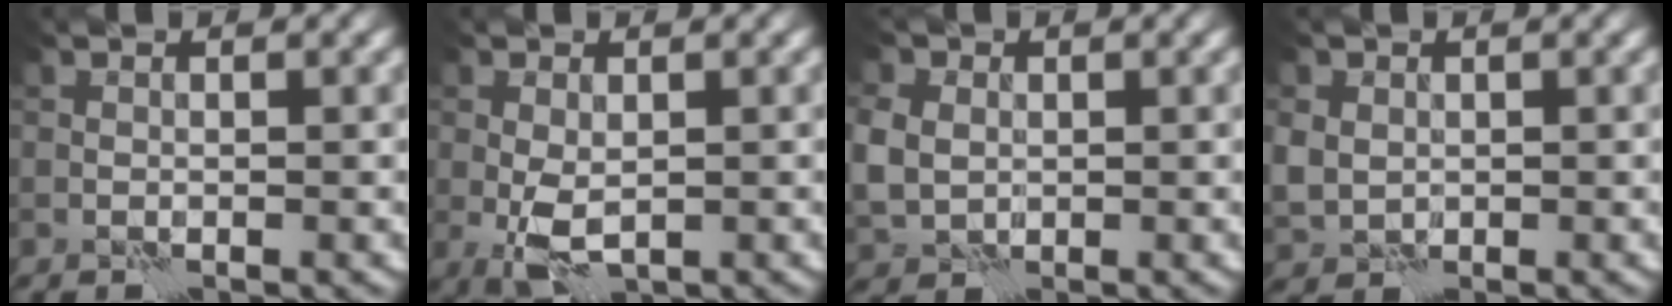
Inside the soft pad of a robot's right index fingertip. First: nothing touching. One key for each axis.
{"total": 3.4, "fx": -0.5, "fy": 1.9, "fz": 2.7, "tx": -0.061, "ty": -0.007, "tz": -0.008}
{"total": 4.1, "fx": 0.5, "fy": 3.6, "fz": 2.0, "tx": -0.065, "ty": 0.011, "tz": 0.013}
{"total": 2.5, "fx": 0.7, "fy": 2.2, "fz": 0.9, "tx": -0.027, "ty": 0.000, "tz": 0.016}